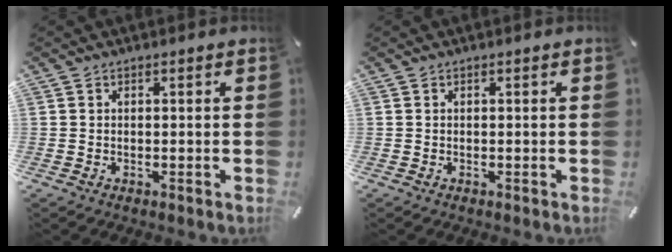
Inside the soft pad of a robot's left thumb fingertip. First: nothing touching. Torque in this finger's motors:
{"motor_torque": [-0.02, 0.12, -0.06, -0.06, 0.00]}